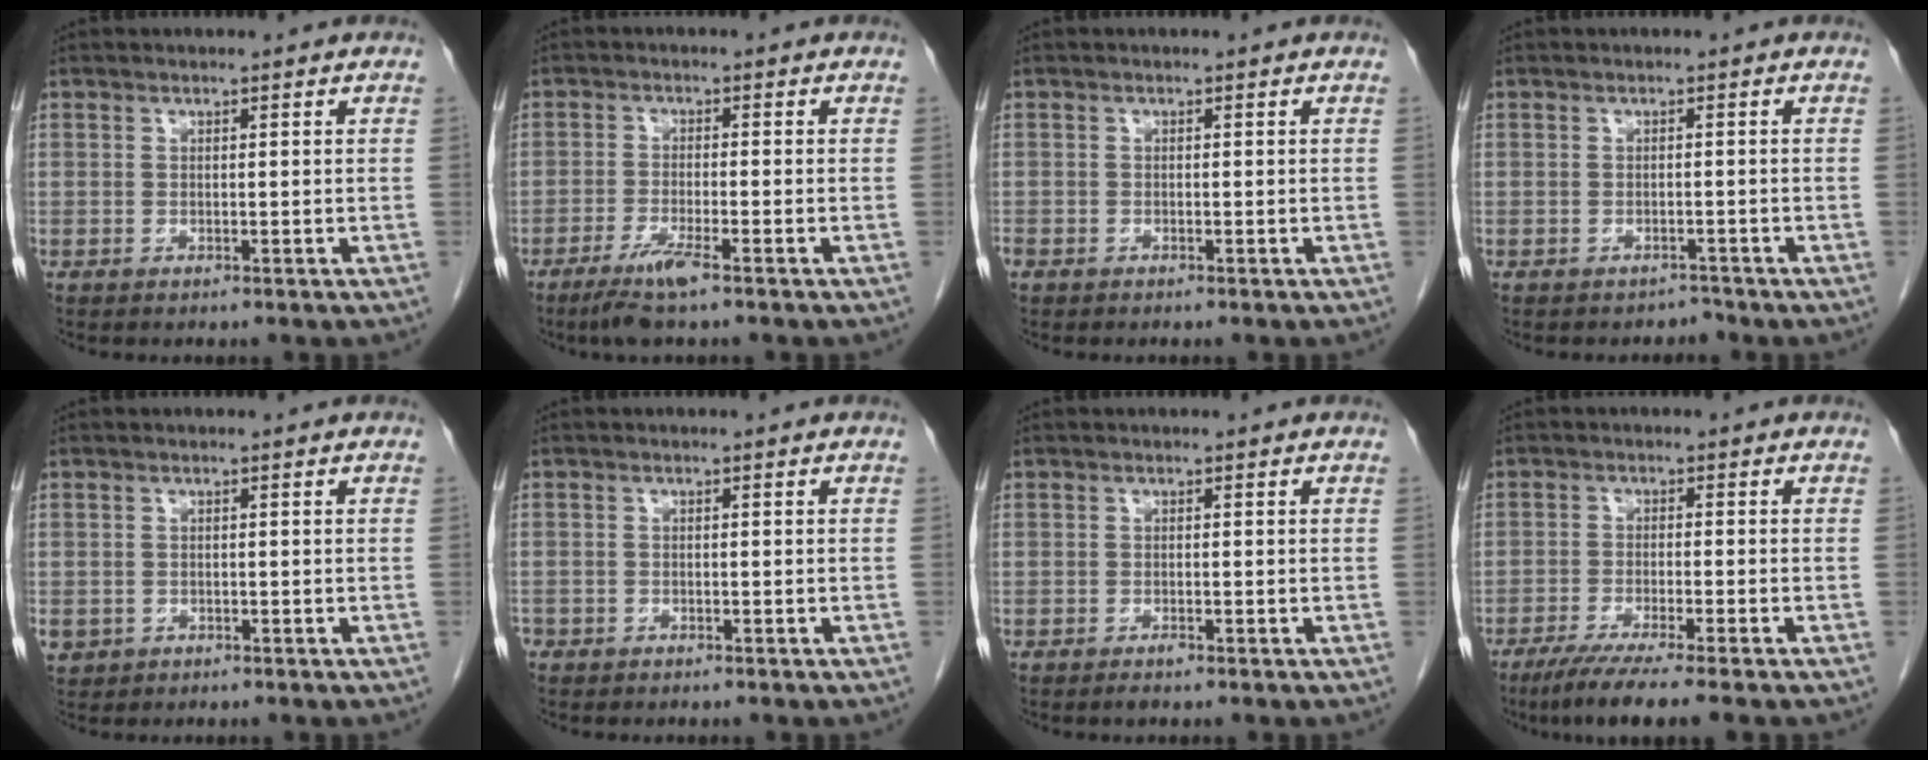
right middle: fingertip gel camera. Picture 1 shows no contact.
{"total": 4.9, "force": [-3.2, 0.0, 3.7], "torque": [-0.077, -0.013, -0.063]}
{"total": 1.6, "force": [-1.1, 1.0, 0.6], "torque": [-0.022, -0.002, -0.021]}
{"total": 1.3, "force": [-1.1, 0.4, -0.5], "torque": [0.008, -0.003, -0.017]}
{"total": 2.5, "force": [-1.2, 2.2, 0.5], "torque": [-0.010, 0.002, -0.015]}
{"total": 1.9, "force": [-1.4, 1.1, 0.4], "torque": [-0.017, 0.000, -0.024]}
{"total": 0.8, "force": [-0.7, 0.1, 0.5], "torque": [-0.010, -0.001, -0.010]}
{"total": 7.7, "force": [-5.9, -0.7, 4.8], "torque": [-0.072, -0.020, -0.098]}